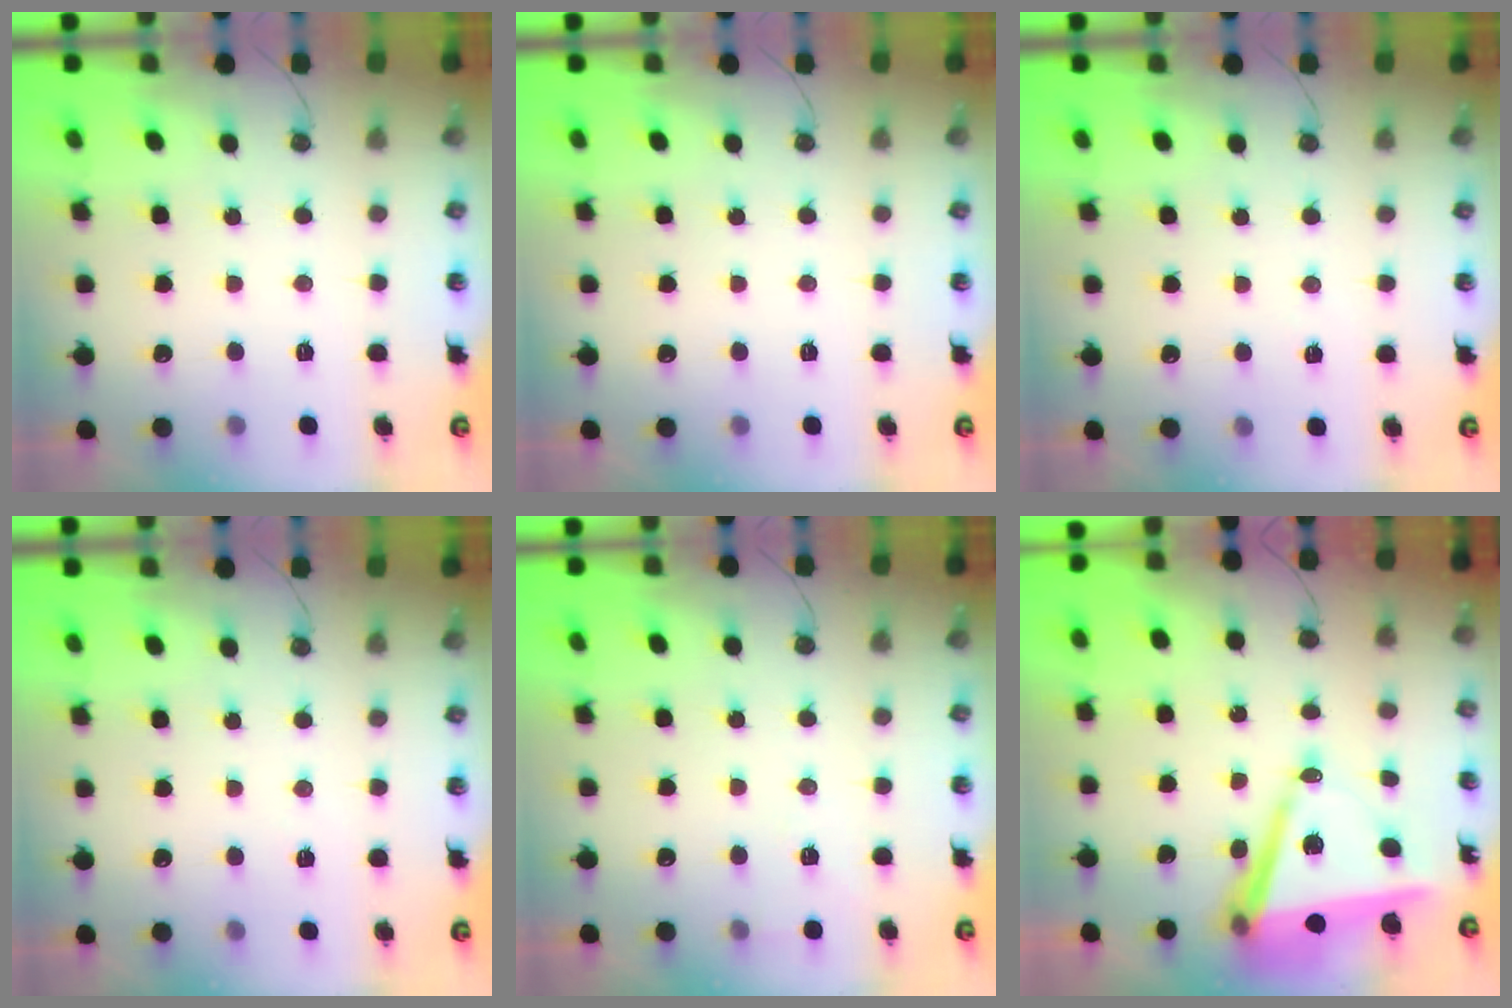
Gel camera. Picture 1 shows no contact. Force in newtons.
{"total": 0.0}
{"total": 2.4, "press": 2.2, "slide": 1.1}
{"total": 2.4, "press": 2.2, "slide": 1.1}
{"total": 5.2, "press": 3.2, "slide": 4.1}
{"total": 10.3, "press": 9.6, "slide": 3.9}